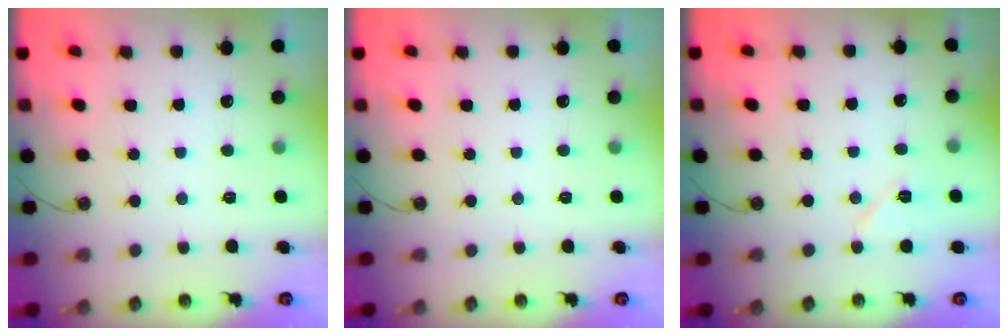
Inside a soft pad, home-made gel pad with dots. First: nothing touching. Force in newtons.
{"total": 0.0}
{"total": 6.8, "press": 5.5, "slide": 4.1}